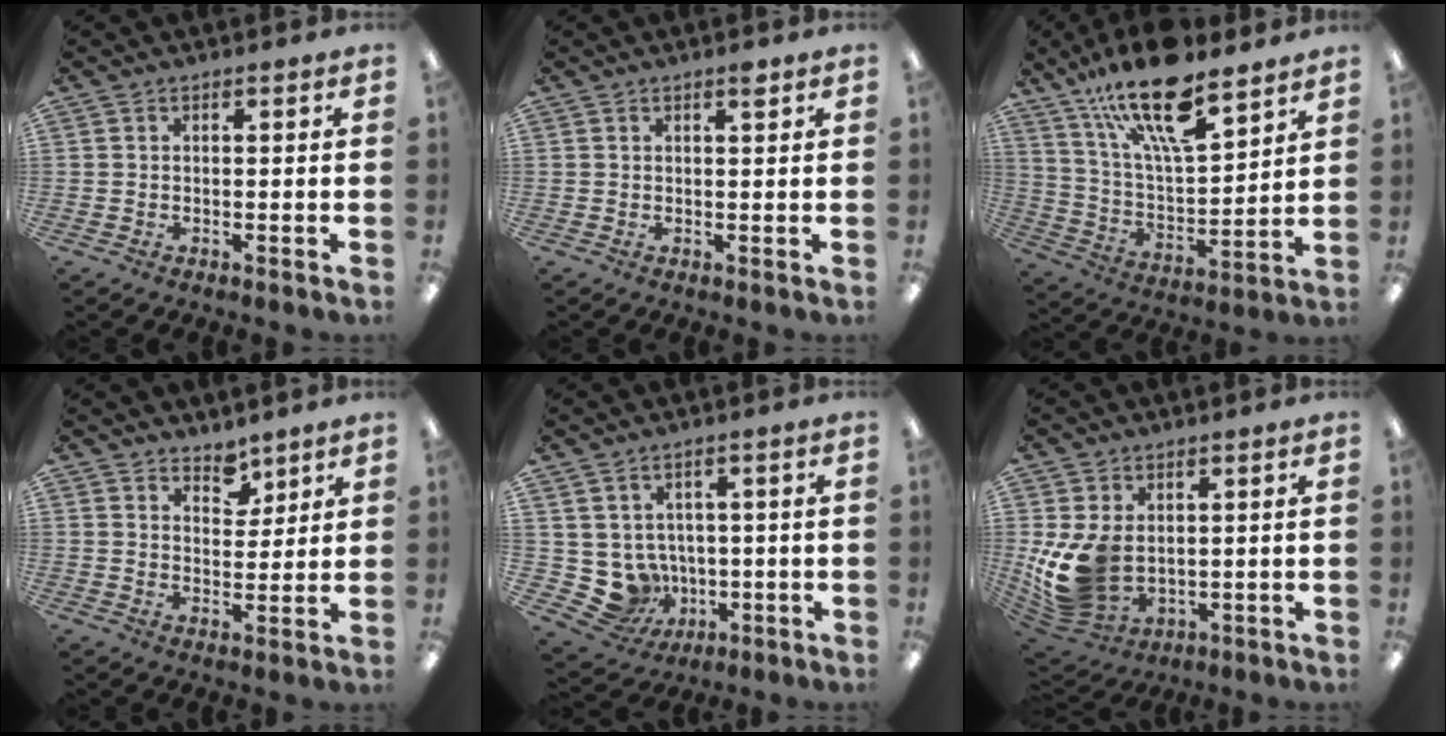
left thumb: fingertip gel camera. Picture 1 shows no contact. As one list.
[{"total": 1.6, "force": [1.2, 0.3, 1.0], "torque": [-0.015, -0.003, 0.019]}, {"total": 21.3, "force": [14.6, 7.2, 13.7], "torque": [-0.239, -0.080, 0.250]}, {"total": 5.1, "force": [4.4, 2.4, 0.7], "torque": [0.004, -0.031, 0.078]}, {"total": 7.0, "force": [0.4, 6.9, 1.3], "torque": [-0.060, -0.020, 0.017]}, {"total": 13.3, "force": [0.3, 9.6, 9.2], "torque": [-0.207, -0.006, 0.013]}]